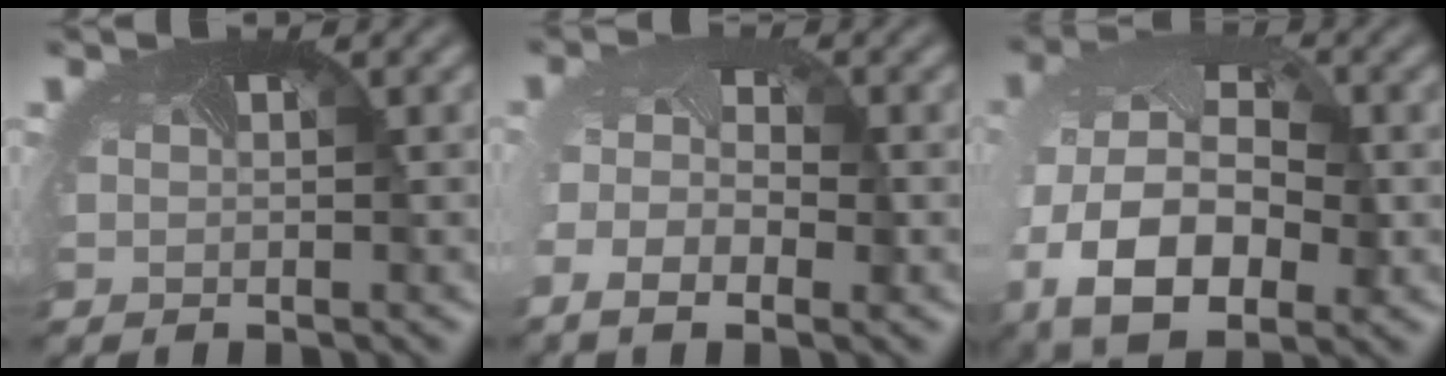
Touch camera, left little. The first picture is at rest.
{"total": 4.7, "force": [-1.7, 2.5, 3.6], "torque": [-0.082, -0.023, -0.027]}
{"total": 10.6, "force": [-3.2, 6.5, 7.7], "torque": [-0.180, -0.026, -0.056]}